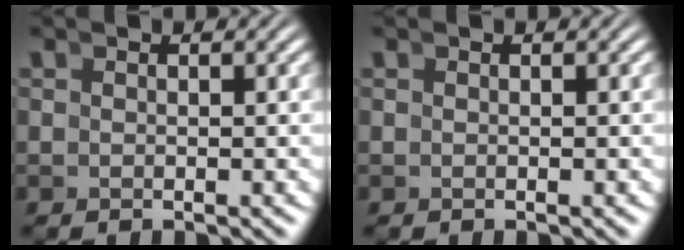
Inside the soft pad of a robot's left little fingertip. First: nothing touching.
{"total": 0.0}